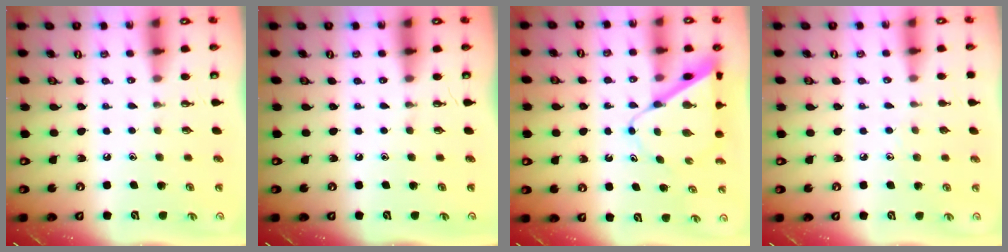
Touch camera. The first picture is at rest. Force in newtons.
{"total": 0.0}
{"total": 7.7, "press": 7.7, "slide": 0.4}
{"total": 2.9, "press": 2.8, "slide": 0.2}